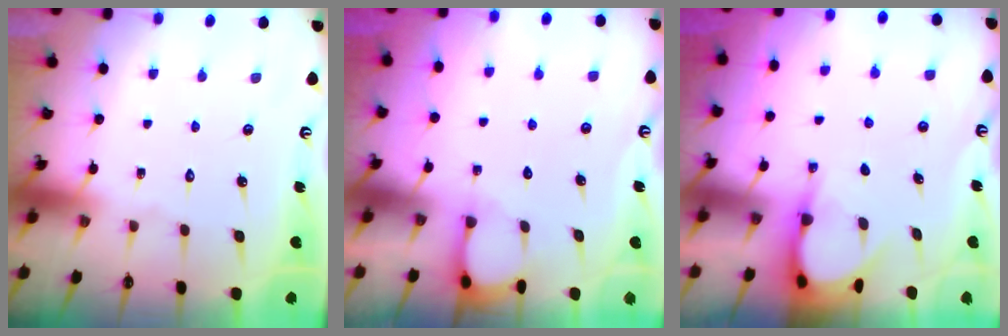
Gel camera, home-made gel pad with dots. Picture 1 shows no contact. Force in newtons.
{"total": 2.3, "press": 2.2, "slide": 0.4}
{"total": 3.9, "press": 3.9, "slide": 0.4}